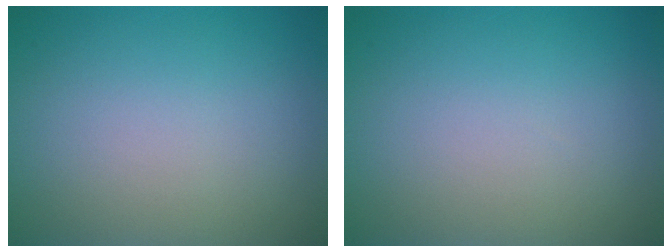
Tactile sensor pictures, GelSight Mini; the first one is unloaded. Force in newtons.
{"total": 0.0}